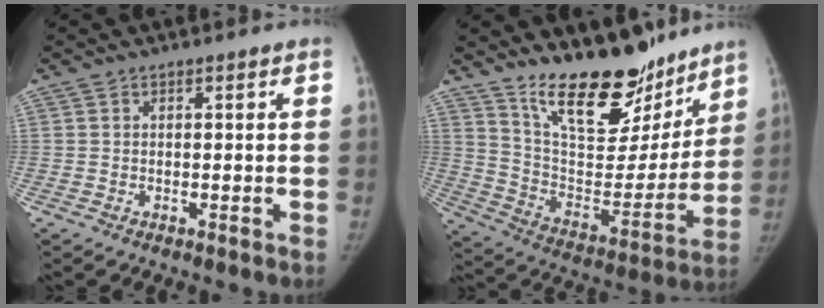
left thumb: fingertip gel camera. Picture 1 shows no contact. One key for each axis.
{"total": 22.6, "fx": 17.3, "fy": 8.9, "fz": 11.5, "tx": -0.118, "ty": -0.109, "tz": 0.285}